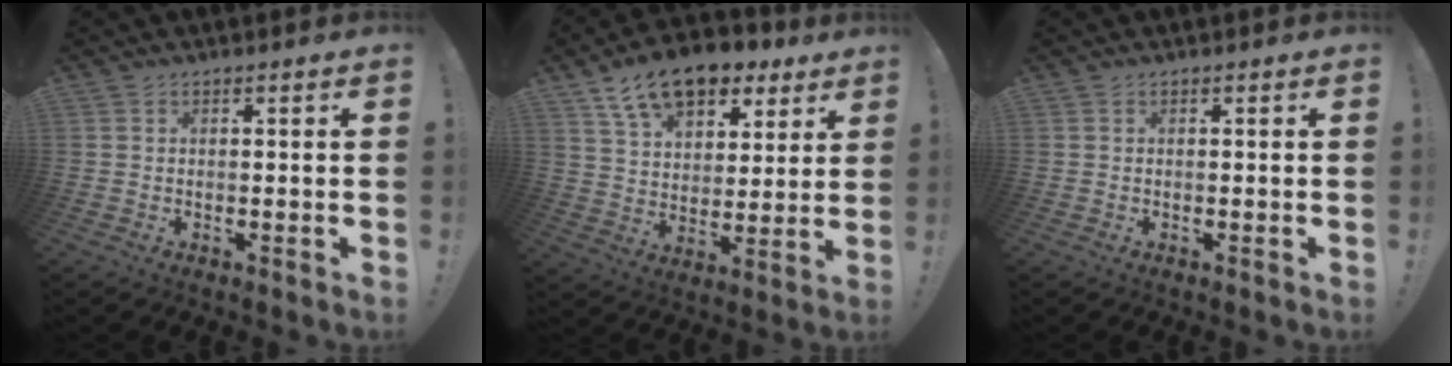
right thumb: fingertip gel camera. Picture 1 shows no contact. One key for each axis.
{"total": 15.3, "fx": 10.3, "fy": 8.4, "fz": 7.5, "tx": -0.126, "ty": -0.066, "tz": 0.189}
{"total": 0.0}